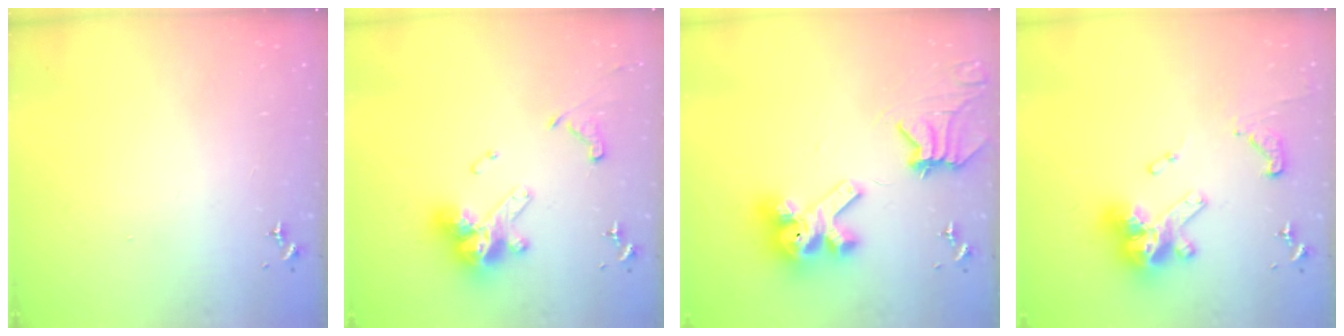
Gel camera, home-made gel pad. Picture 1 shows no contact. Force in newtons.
{"total": 16.0, "press": 15.9, "slide": 1.7}
{"total": 15.0, "press": 14.9, "slide": 1.7}
{"total": 19.0, "press": 18.9, "slide": 1.8}